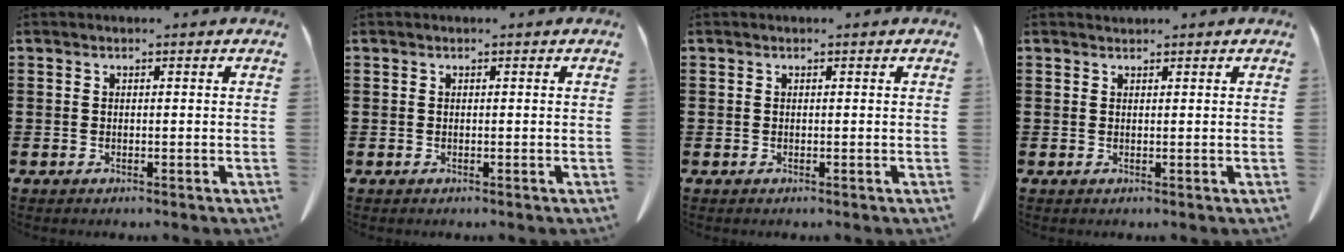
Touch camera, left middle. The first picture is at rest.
{"total": 0.0}
{"total": 0.0}
{"total": 0.6, "force": [0.5, 0.1, 0.1], "torque": [-0.005, 0.000, 0.011]}